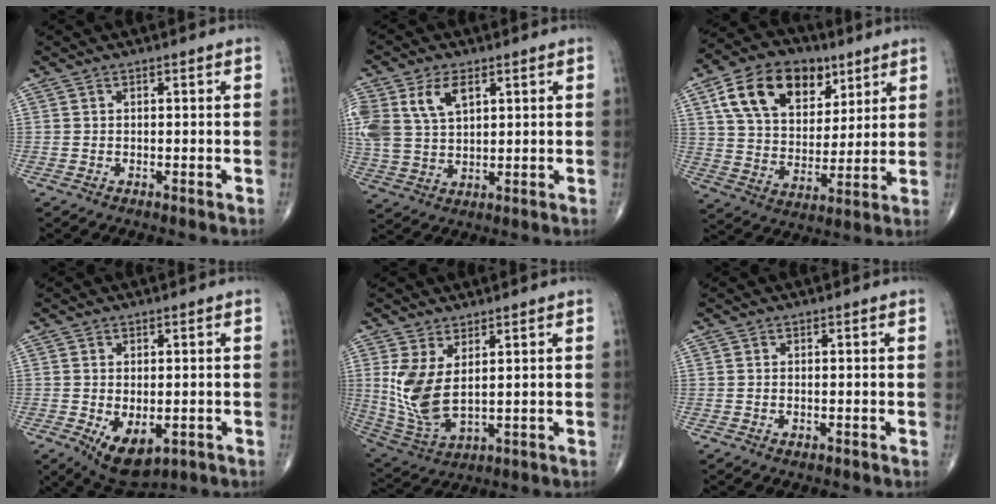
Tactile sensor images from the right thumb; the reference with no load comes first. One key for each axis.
{"total": 12.8, "fx": 4.8, "fy": 8.0, "fz": 8.7, "tx": -0.197, "ty": -0.004, "tz": 0.101}
{"total": 18.4, "fx": 8.6, "fy": 12.1, "fz": 10.9, "tx": -0.155, "ty": -0.018, "tz": 0.150}
{"total": 8.1, "fx": -2.3, "fy": 4.4, "fz": 6.4, "tx": -0.096, "ty": -0.012, "tz": -0.020}
{"total": 10.4, "fx": 2.4, "fy": 5.1, "fz": 8.7, "tx": -0.184, "ty": -0.019, "tz": 0.066}
{"total": 0.7, "fx": -0.2, "fy": 0.4, "fz": 0.5, "tx": -0.011, "ty": 0.000, "tz": -0.001}